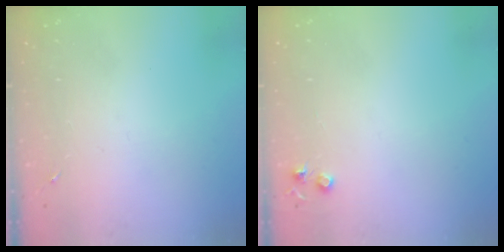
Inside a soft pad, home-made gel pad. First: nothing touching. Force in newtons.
{"total": 4.2, "press": 4.1, "slide": 0.7}